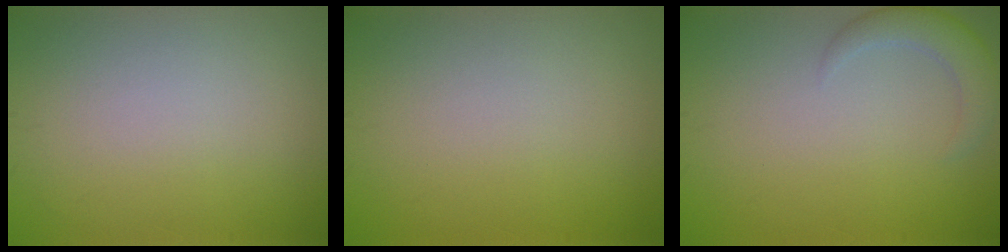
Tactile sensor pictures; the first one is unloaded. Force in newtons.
{"total": 0.0}
{"total": 2.9, "press": 2.9, "slide": 0.3}